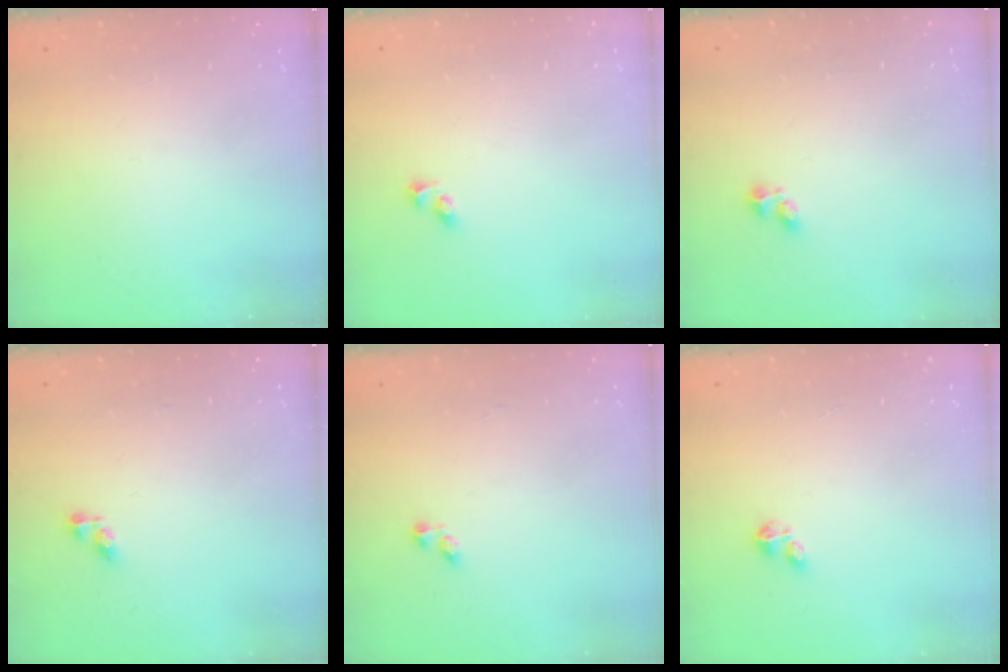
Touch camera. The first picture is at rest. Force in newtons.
{"total": 2.7, "press": 2.5, "slide": 1.2}
{"total": 2.2, "press": 2.2, "slide": 0.5}
{"total": 4.6, "press": 4.6, "slide": 0.6}
{"total": 1.6, "press": 1.5, "slide": 0.4}
{"total": 1.6, "press": 1.6, "slide": 0.3}